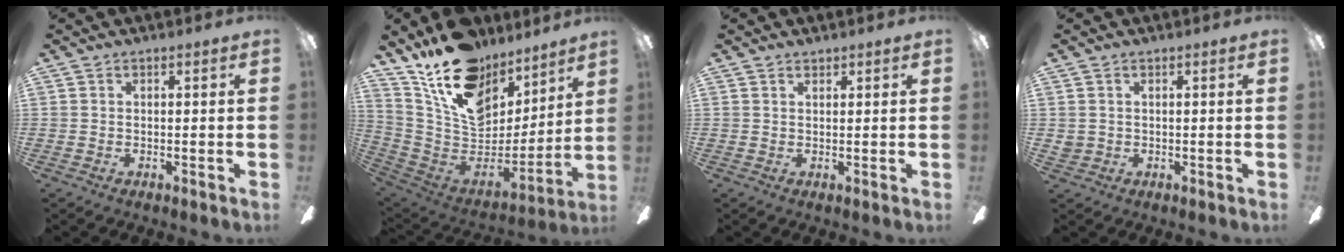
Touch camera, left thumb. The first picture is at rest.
{"total": 19.5, "force": [12.7, 11.1, 9.7], "torque": [-0.176, -0.086, 0.233]}
{"total": 1.0, "force": [0.9, 0.4, 0.2], "torque": [-0.004, 0.000, 0.017]}
{"total": 1.5, "force": [0.4, 1.4, 0.4], "torque": [-0.011, 0.003, 0.007]}